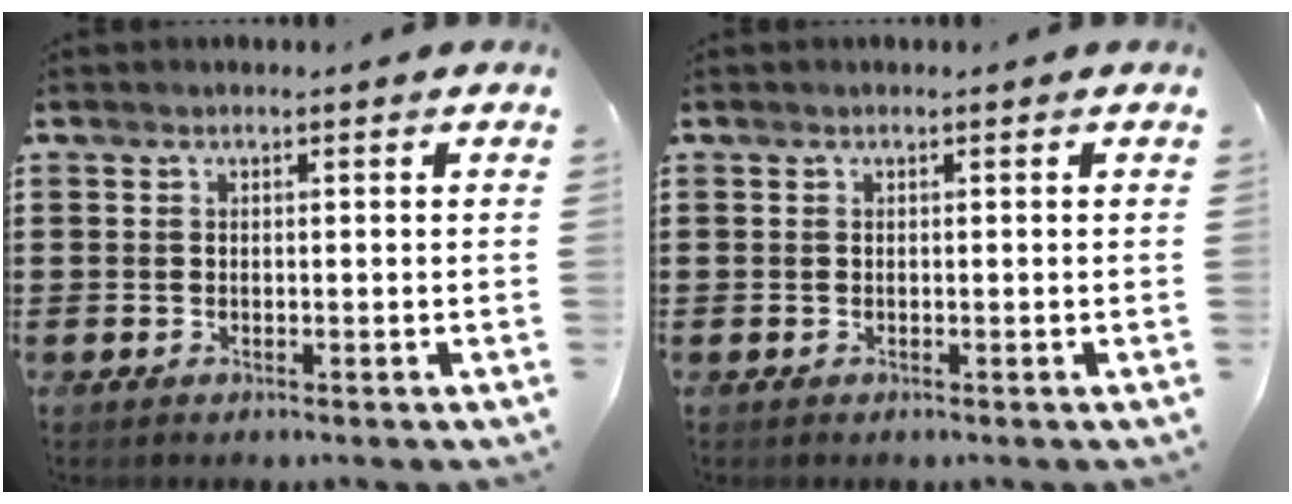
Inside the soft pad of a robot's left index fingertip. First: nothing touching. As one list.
[{"total": 0.0}]